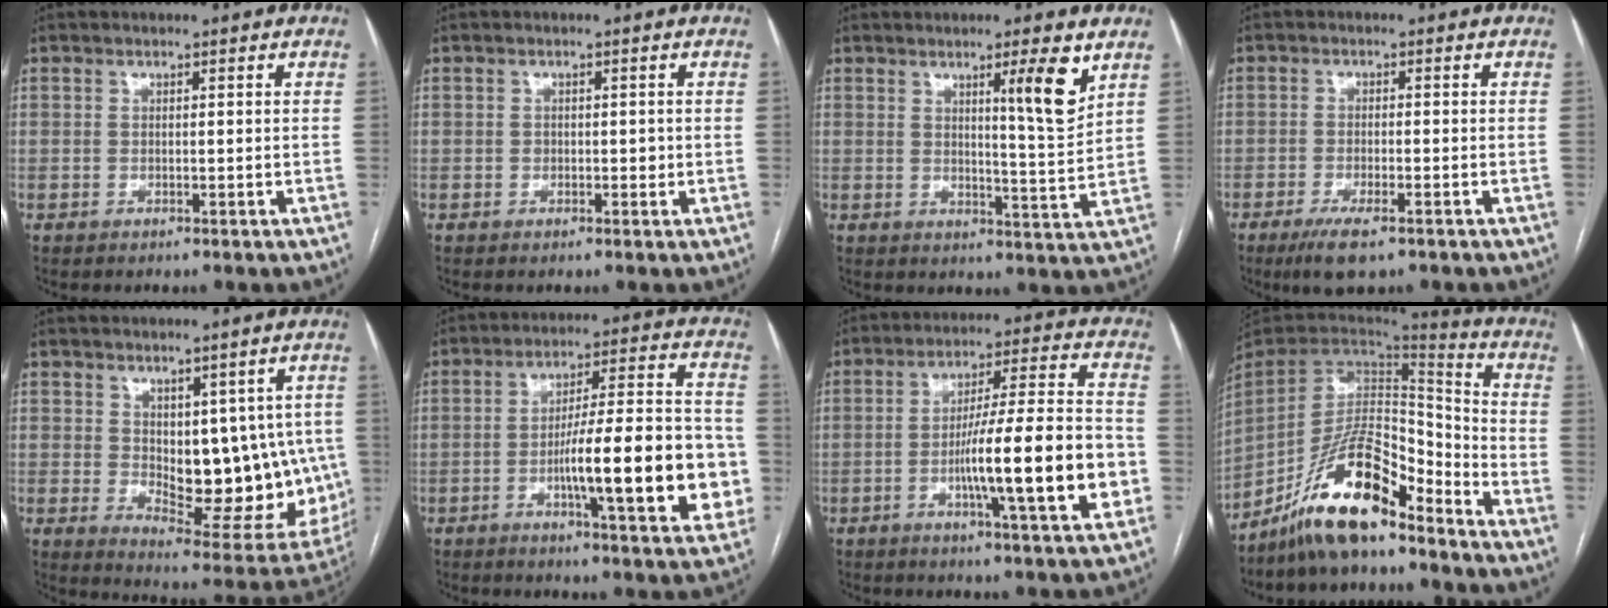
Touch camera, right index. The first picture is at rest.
{"total": 1.4, "force": [-0.1, 1.1, 1.0], "torque": [-0.011, 0.002, -0.001]}
{"total": 7.3, "force": [4.0, -0.3, 6.1], "torque": [-0.088, -0.016, 0.060]}
{"total": 5.6, "force": [-3.6, 1.2, 4.1], "torque": [-0.077, -0.011, -0.057]}
{"total": 16.1, "force": [0.0, 7.7, 14.2], "torque": [-0.167, -0.004, 0.026]}
{"total": 18.3, "force": [-4.3, 3.1, 17.5], "torque": [-0.238, 0.019, -0.058]}
{"total": 16.6, "force": [-4.2, 0.9, 16.0], "torque": [-0.257, 0.004, -0.066]}
{"total": 16.4, "force": [-12.1, 4.5, 10.1], "torque": [-0.185, 0.018, -0.219]}